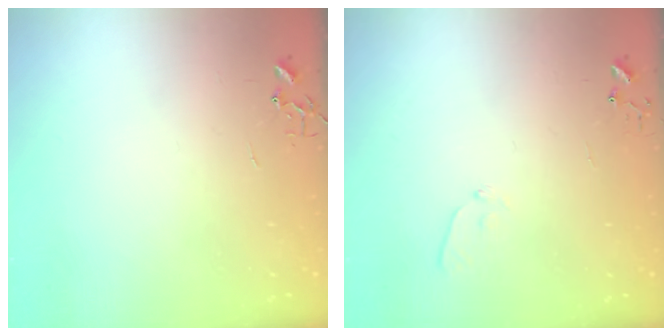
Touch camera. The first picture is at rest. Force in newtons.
{"total": 5.6, "press": 5.6, "slide": 0.6}